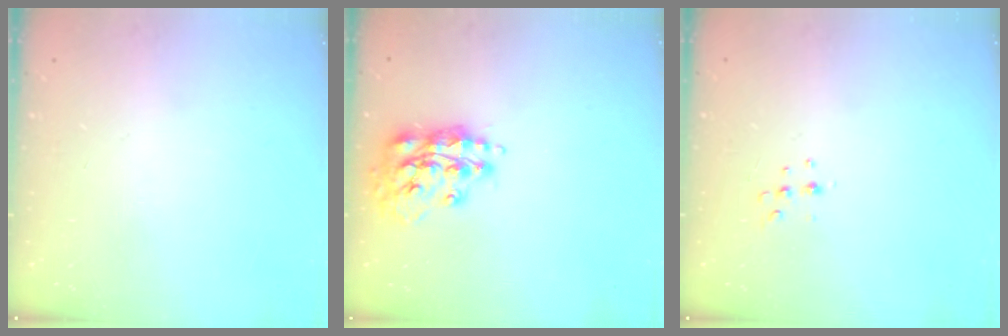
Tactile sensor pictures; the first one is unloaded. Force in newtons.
{"total": 17.4, "press": 17.4, "slide": 1.4}
{"total": 5.6, "press": 5.6, "slide": 0.7}